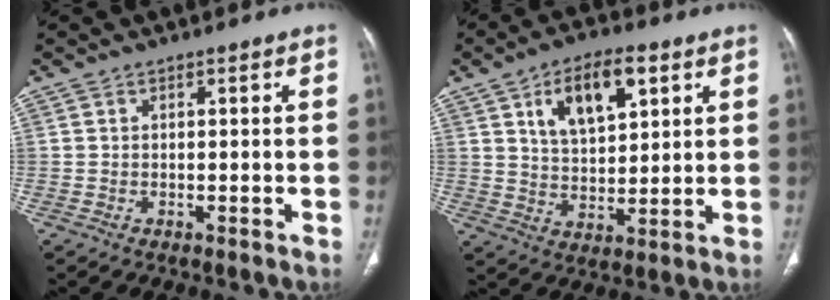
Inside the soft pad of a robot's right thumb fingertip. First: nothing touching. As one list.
[{"total": 12.4, "force": [5.4, 6.3, 9.2], "torque": [-0.129, -0.012, 0.098]}]